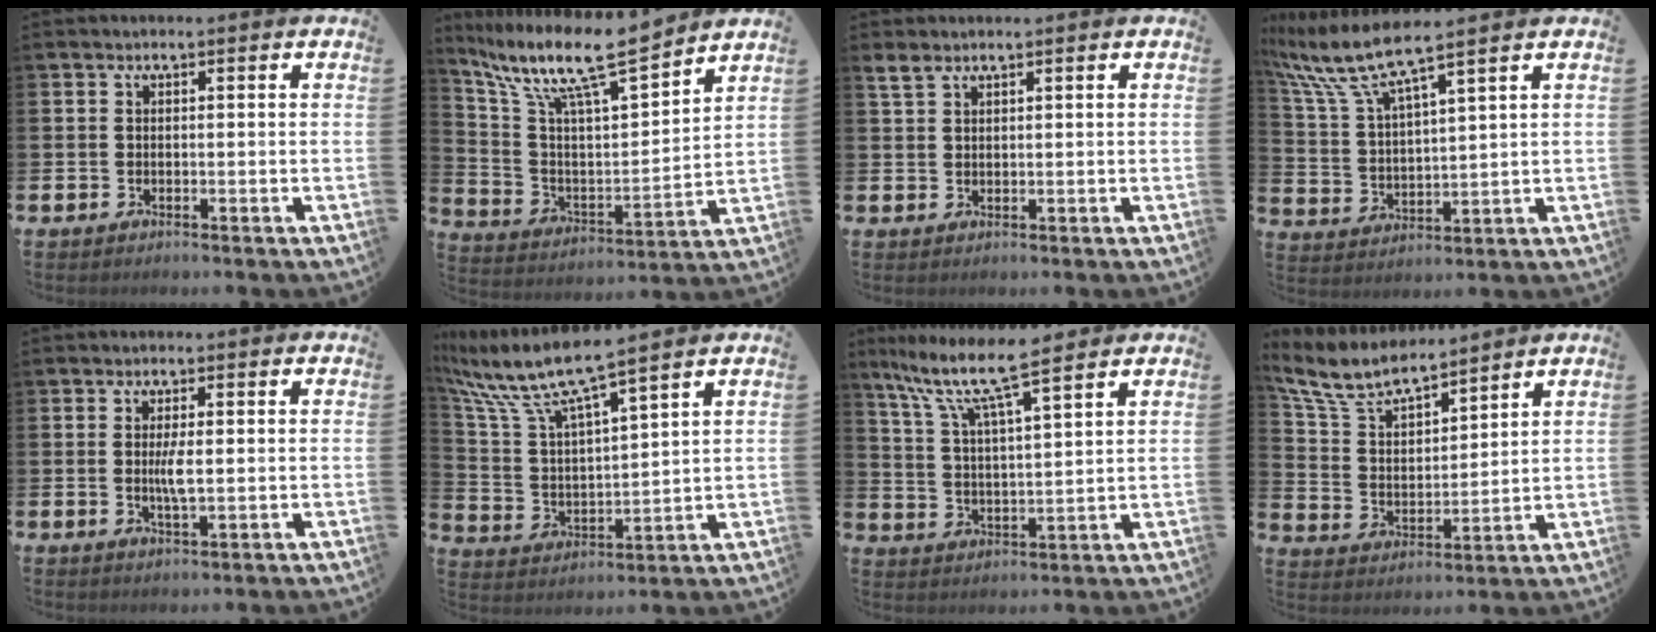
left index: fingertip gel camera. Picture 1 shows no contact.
{"total": 12.1, "force": [9.9, 1.8, 6.6], "torque": [-0.160, -0.068, 0.165]}
{"total": 1.9, "force": [1.7, 0.8, 0.6], "torque": [-0.002, -0.001, 0.029]}
{"total": 7.9, "force": [6.9, 0.4, 3.9], "torque": [-0.105, -0.035, 0.119]}
{"total": 1.9, "force": [0.3, 0.4, 1.9], "torque": [-0.032, -0.001, 0.002]}
{"total": 8.3, "force": [7.5, 0.5, 3.6], "torque": [-0.106, -0.046, 0.124]}
{"total": 9.0, "force": [7.8, 0.8, 4.5], "torque": [-0.119, -0.045, 0.133]}
{"total": 7.3, "force": [6.7, 1.7, 2.3], "torque": [-0.078, -0.037, 0.119]}